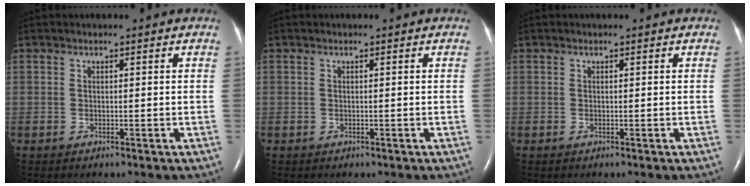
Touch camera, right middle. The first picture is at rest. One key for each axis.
{"total": 0.0}
{"total": 0.0}